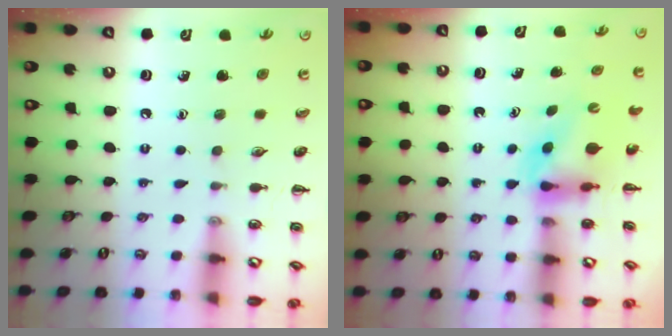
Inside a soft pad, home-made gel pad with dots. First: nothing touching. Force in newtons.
{"total": 4.1, "press": 3.9, "slide": 1.2}